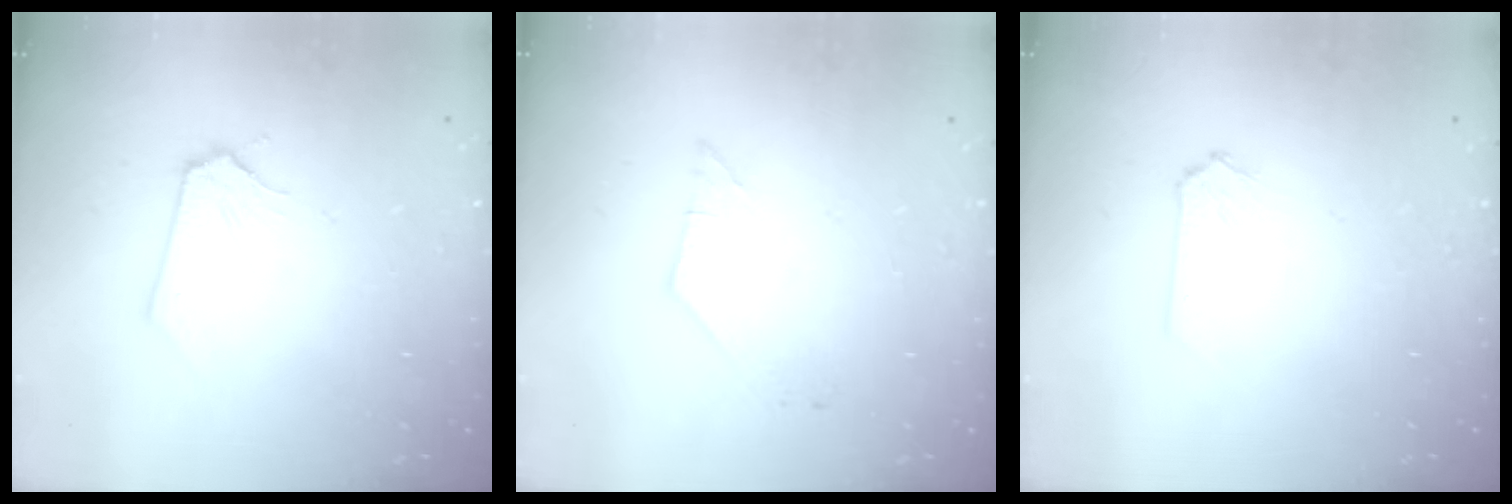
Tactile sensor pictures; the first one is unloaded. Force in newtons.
{"total": 2.4, "press": 2.4, "slide": 0.1}
{"total": 0.0}